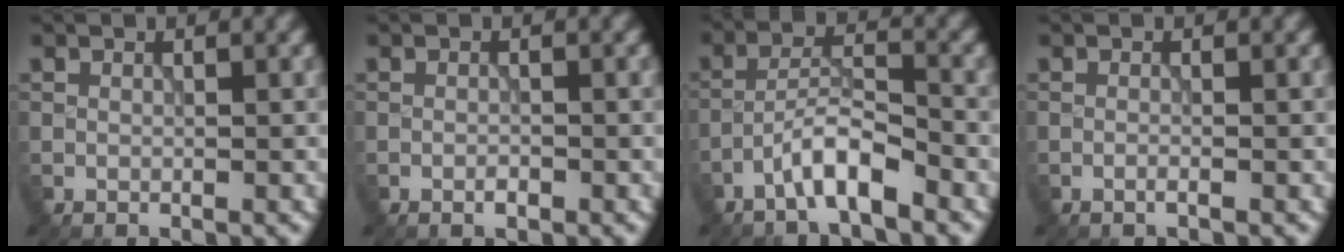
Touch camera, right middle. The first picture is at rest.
{"total": 0.7, "force": [-0.4, 0.3, 0.6], "torque": [-0.010, 0.000, -0.007]}
{"total": 3.9, "force": [-2.7, 0.7, 2.8], "torque": [-0.051, 0.015, -0.056]}
{"total": 0.6, "force": [-0.3, 0.1, 0.5], "torque": [-0.007, -0.001, -0.009]}